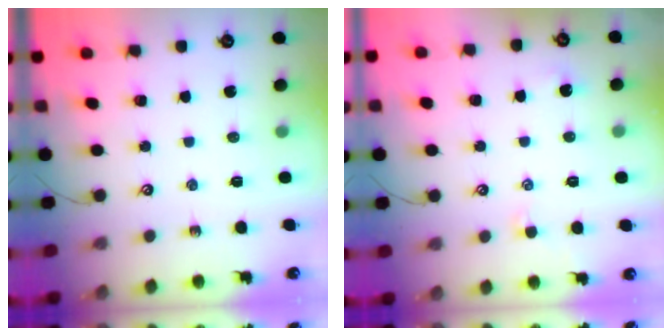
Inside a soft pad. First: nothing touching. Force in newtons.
{"total": 0.7, "press": 0.7, "slide": 0.3}